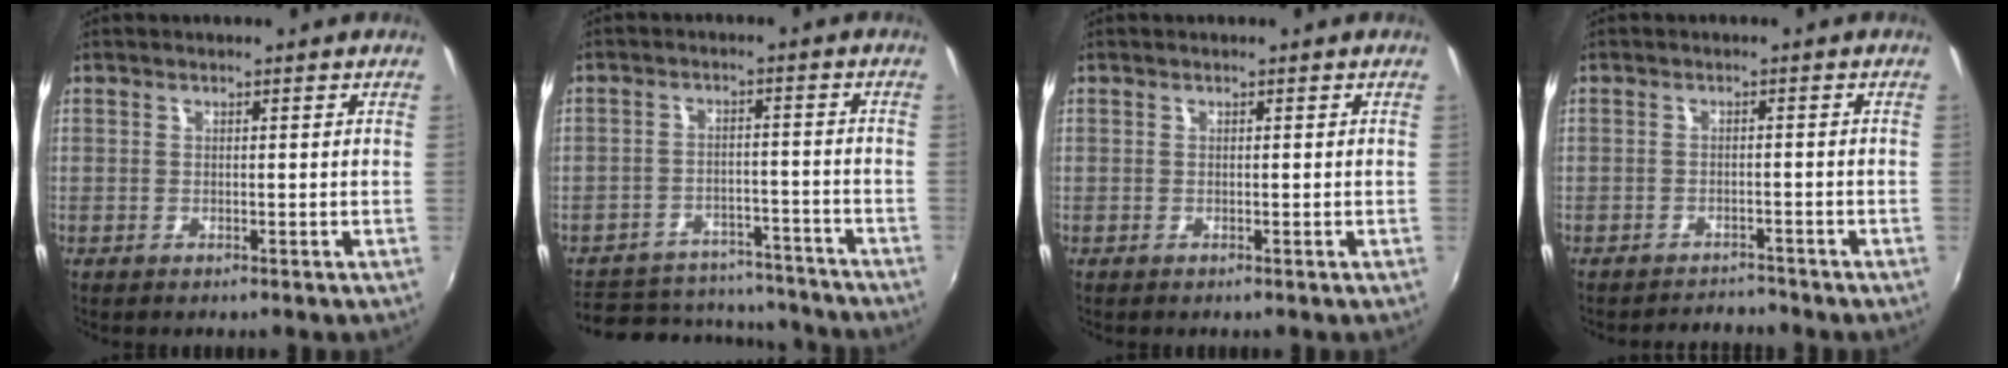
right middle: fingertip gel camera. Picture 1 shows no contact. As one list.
[{"total": 15.6, "force": [-12.8, 7.7, 4.5], "torque": [-0.114, 0.036, -0.155]}, {"total": 0.0}, {"total": 4.6, "force": [-4.4, 1.1, 0.3], "torque": [-0.016, 0.005, -0.065]}]